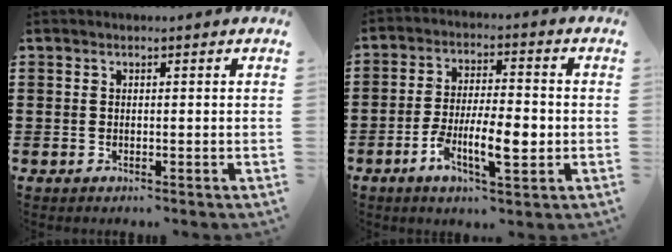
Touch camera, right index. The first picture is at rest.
{"total": 8.5, "force": [-2.7, 3.0, 7.4], "torque": [-0.143, -0.001, -0.050]}